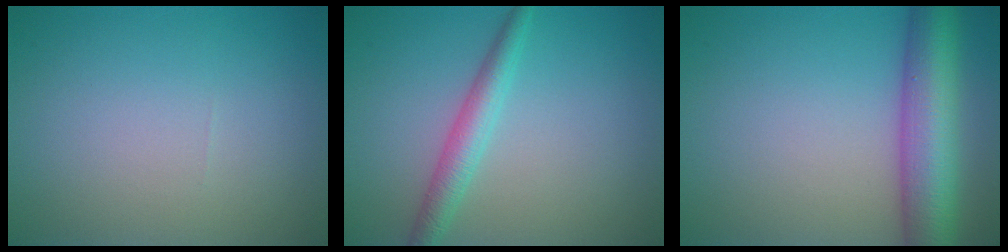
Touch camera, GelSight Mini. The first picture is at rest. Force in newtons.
{"total": 2.8, "press": 2.8, "slide": 0.1}
{"total": 7.9, "press": 7.9, "slide": 0.2}